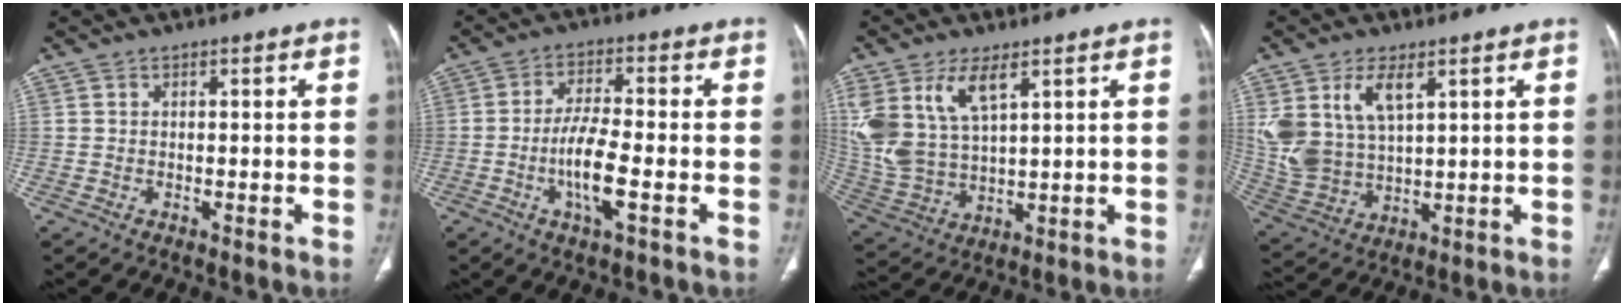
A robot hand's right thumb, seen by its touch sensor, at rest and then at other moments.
{"total": 8.2, "force": [-2.4, 1.9, 7.6], "torque": [-0.155, 0.006, -0.049]}
{"total": 14.1, "force": [6.6, 7.2, 10.2], "torque": [-0.217, -0.018, 0.147]}
{"total": 12.6, "force": [5.4, 7.1, 9.0], "torque": [-0.183, -0.017, 0.125]}